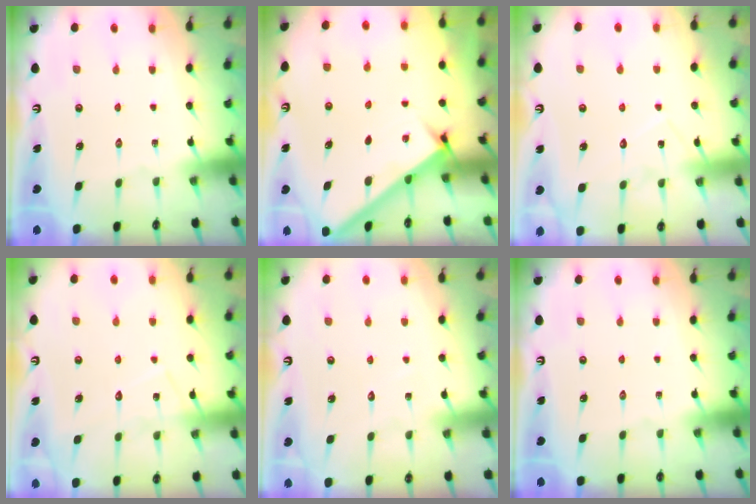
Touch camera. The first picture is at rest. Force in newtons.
{"total": 2.9, "press": 2.8, "slide": 0.3}
{"total": 9.1, "press": 9.1, "slide": 0.6}
{"total": 8.8, "press": 8.8, "slide": 0.6}
{"total": 3.0, "press": 2.9, "slide": 0.4}
{"total": 0.0}